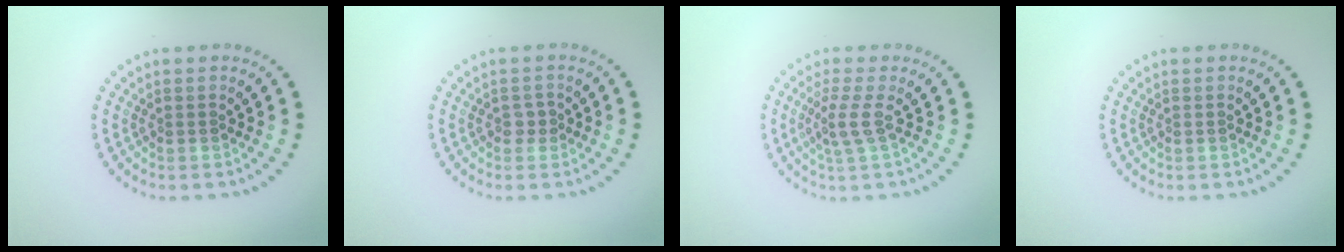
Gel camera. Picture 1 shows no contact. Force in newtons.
{"total": 0.9, "press": 0.8, "slide": 0.3}
{"total": 2.1, "press": 1.4, "slide": 1.5}
{"total": 0.0}